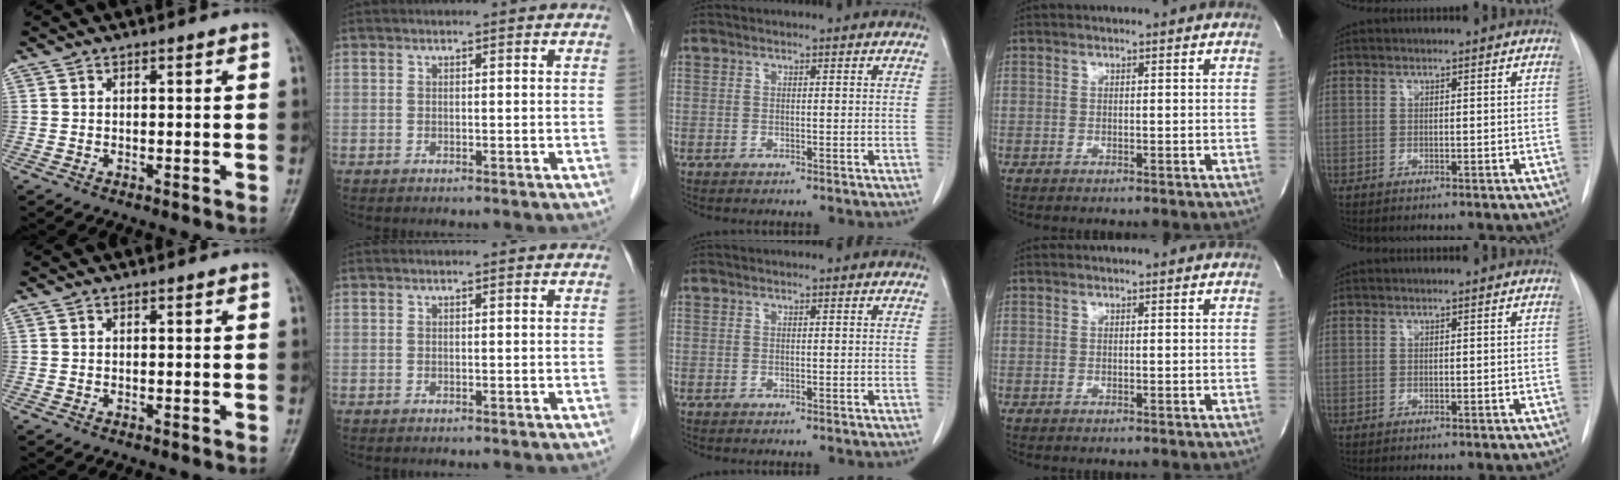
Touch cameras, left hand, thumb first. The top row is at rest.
{}